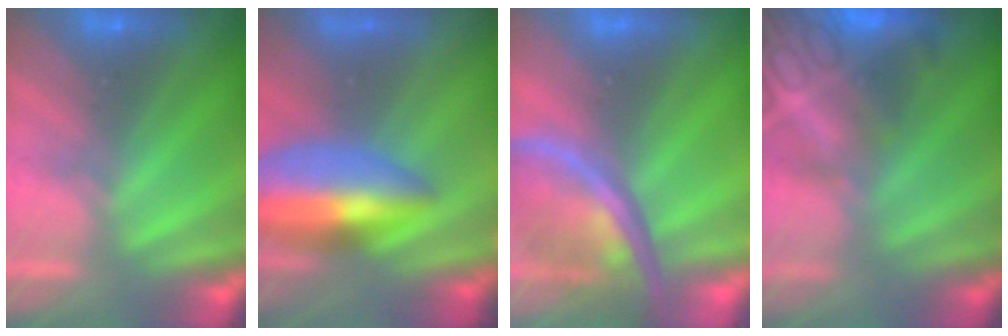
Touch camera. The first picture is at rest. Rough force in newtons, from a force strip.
{"total": 7.3}
{"total": 2.6}
{"total": 7.5}